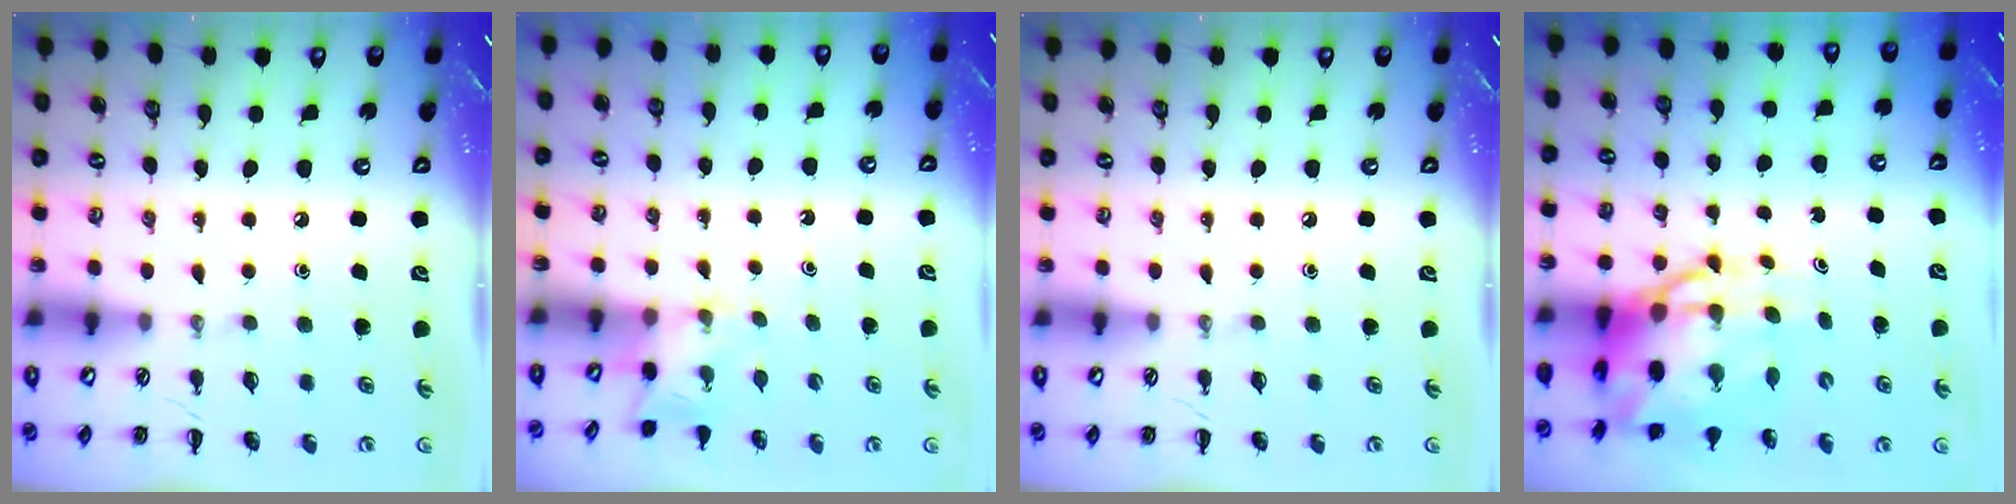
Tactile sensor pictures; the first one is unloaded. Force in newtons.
{"total": 2.6, "press": 2.5, "slide": 0.9}
{"total": 0.0}
{"total": 11.3, "press": 10.9, "slide": 2.8}